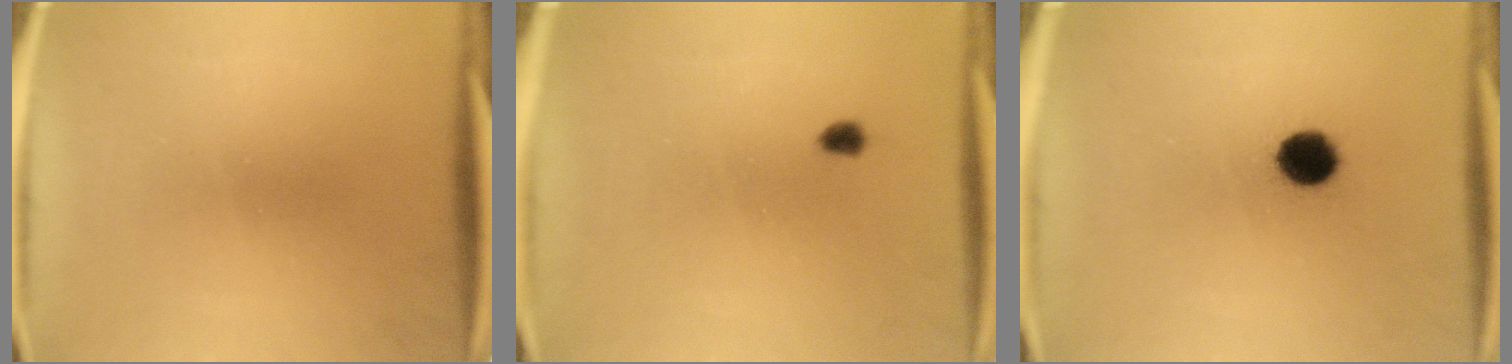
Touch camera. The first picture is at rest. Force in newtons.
{"total": 1.7}
{"total": 7.2}